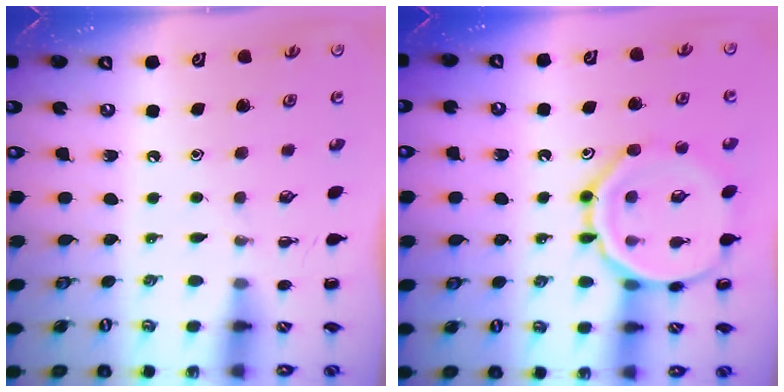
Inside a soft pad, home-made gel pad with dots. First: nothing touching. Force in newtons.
{"total": 14.9, "press": 14.8, "slide": 0.9}